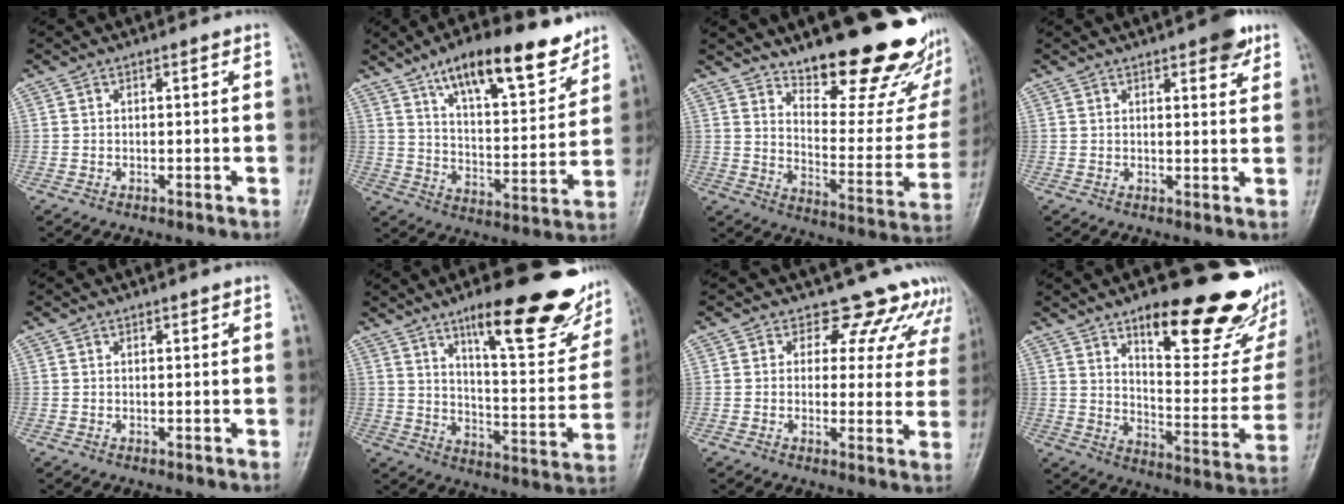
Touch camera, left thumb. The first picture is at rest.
{"total": 18.4, "force": [12.3, 6.5, 12.0], "torque": [-0.147, -0.058, 0.202]}
{"total": 24.7, "force": [17.9, 8.1, 14.9], "torque": [-0.162, -0.120, 0.252]}
{"total": 5.4, "force": [3.3, 2.1, 3.8], "torque": [-0.031, -0.013, 0.038]}
{"total": 0.9, "force": [0.6, 0.5, 0.4], "torque": [0.005, -0.002, 0.005]}
{"total": 24.6, "force": [15.6, 6.7, 17.8], "torque": [-0.202, -0.072, 0.230]}
{"total": 10.0, "force": [8.7, 4.8, 1.4], "torque": [0.035, -0.048, 0.078]}
{"total": 27.3, "force": [16.9, 9.5, 19.2], "torque": [-0.208, -0.083, 0.245]}